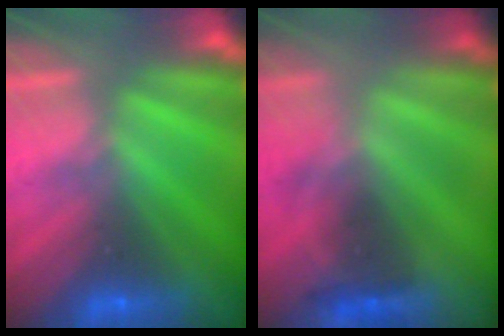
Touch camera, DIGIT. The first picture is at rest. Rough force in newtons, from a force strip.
{"total": 2.3}